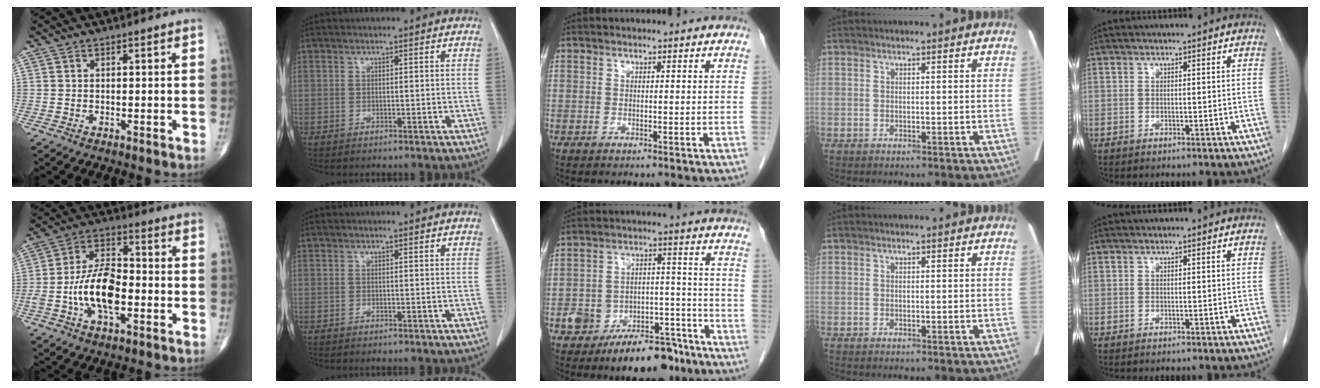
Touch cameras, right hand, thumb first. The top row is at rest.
{"thumb": {"total": 13.3, "force": [-3.0, 6.7, 11.1], "torque": [-0.202, 0.030, -0.060]}, "middle": {"total": 12.6, "force": [-8.8, 5.9, 6.8], "torque": [-0.087, 0.029, -0.131]}}